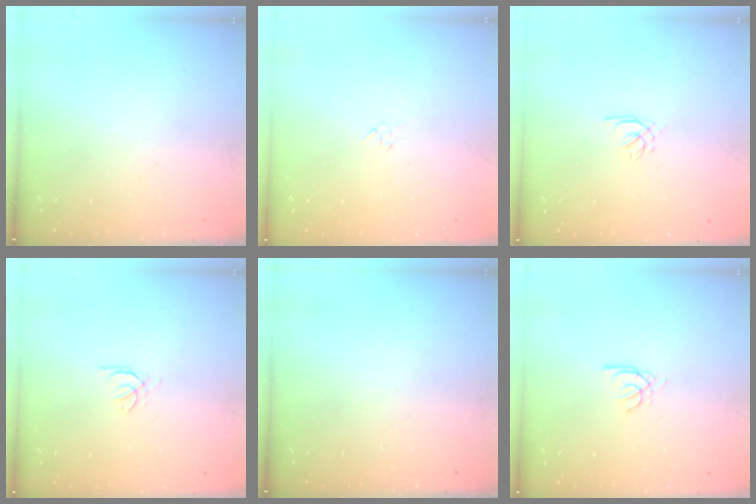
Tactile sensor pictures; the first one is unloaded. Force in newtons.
{"total": 1.3, "press": 1.2, "slide": 0.5}
{"total": 0.9, "press": 0.8, "slide": 0.4}
{"total": 0.6, "press": 0.4, "slide": 0.3}
{"total": 0.0}
{"total": 2.6, "press": 2.6, "slide": 0.3}